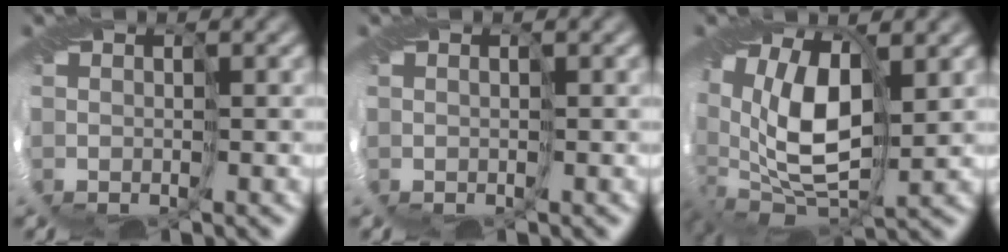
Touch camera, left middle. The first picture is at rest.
{"total": 0.0}
{"total": 11.9, "force": [1.2, 7.4, 9.3], "torque": [-0.188, -0.021, 0.031]}